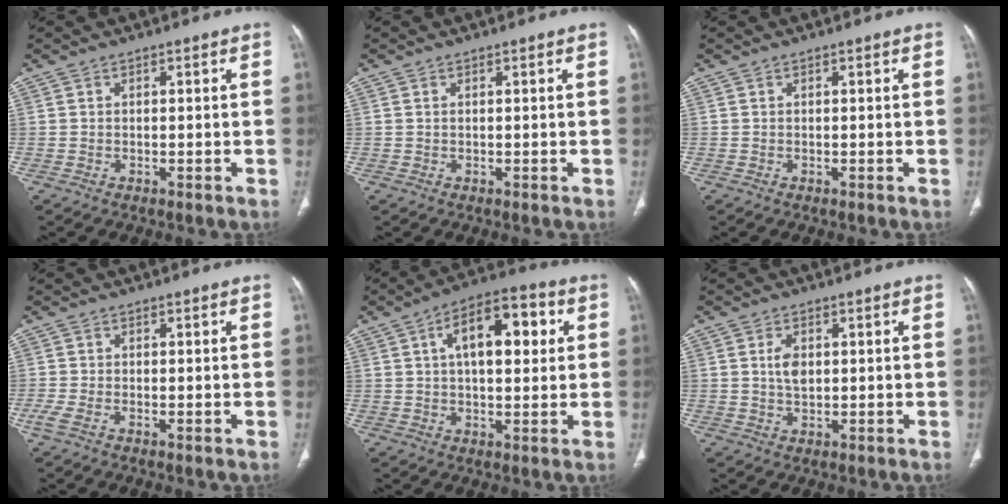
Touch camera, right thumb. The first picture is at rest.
{"total": 0.0}
{"total": 0.0}
{"total": 2.3, "force": [-0.9, 0.9, 1.9], "torque": [-0.054, -0.003, -0.025]}
{"total": 13.9, "force": [3.7, 6.8, 11.5], "torque": [-0.158, 0.019, 0.054]}
{"total": 3.7, "force": [0.7, 2.3, 2.8], "torque": [-0.047, -0.002, 0.015]}